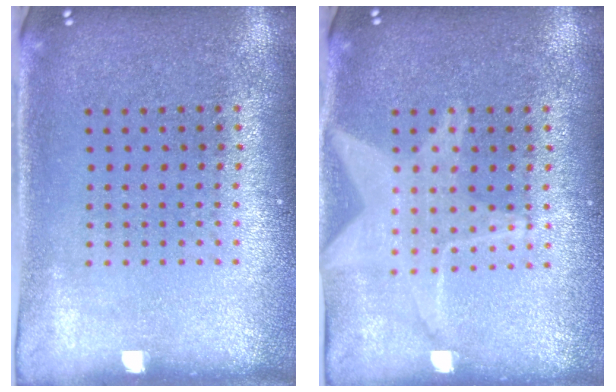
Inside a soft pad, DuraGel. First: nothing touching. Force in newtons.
{"total": 2.8, "press": 2.8, "slide": 0.3}